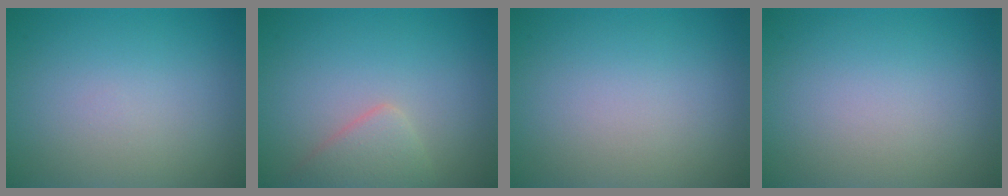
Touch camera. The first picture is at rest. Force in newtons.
{"total": 2.4, "press": 2.3, "slide": 0.2}
{"total": 0.0}
{"total": 0.0}